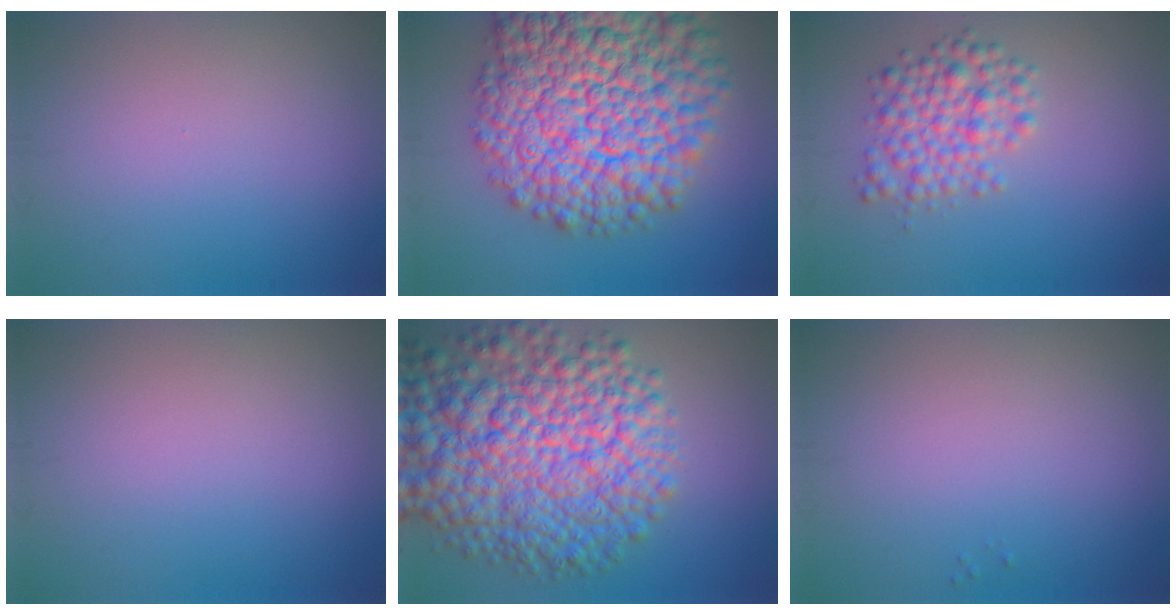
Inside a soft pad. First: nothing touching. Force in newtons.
{"total": 18.0, "press": 18.0, "slide": 0.8}
{"total": 4.0, "press": 4.0, "slide": 0.1}
{"total": 0.0}
{"total": 13.7, "press": 13.7, "slide": 0.5}
{"total": 0.0}